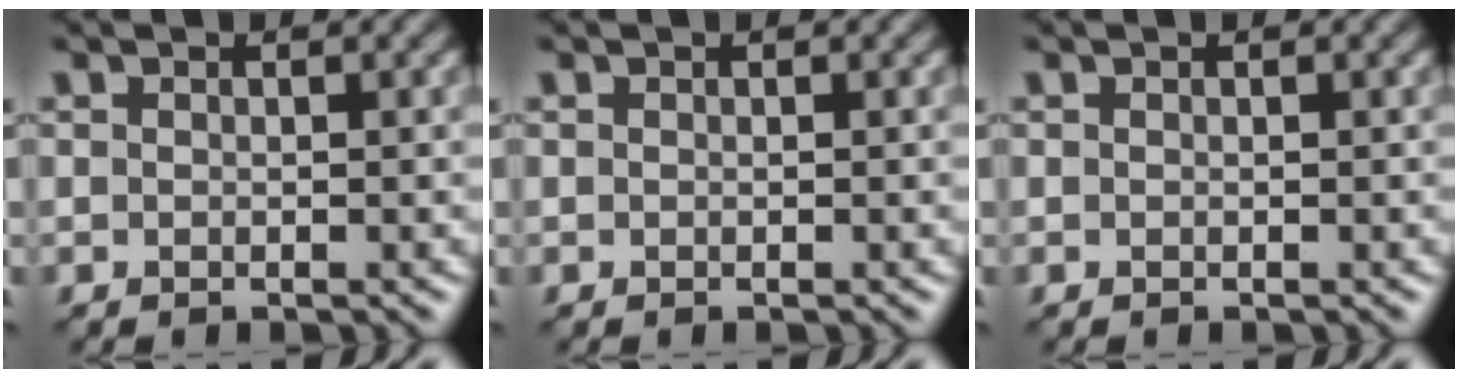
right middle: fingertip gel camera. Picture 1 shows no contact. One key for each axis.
{"total": 0.0}
{"total": 0.0}